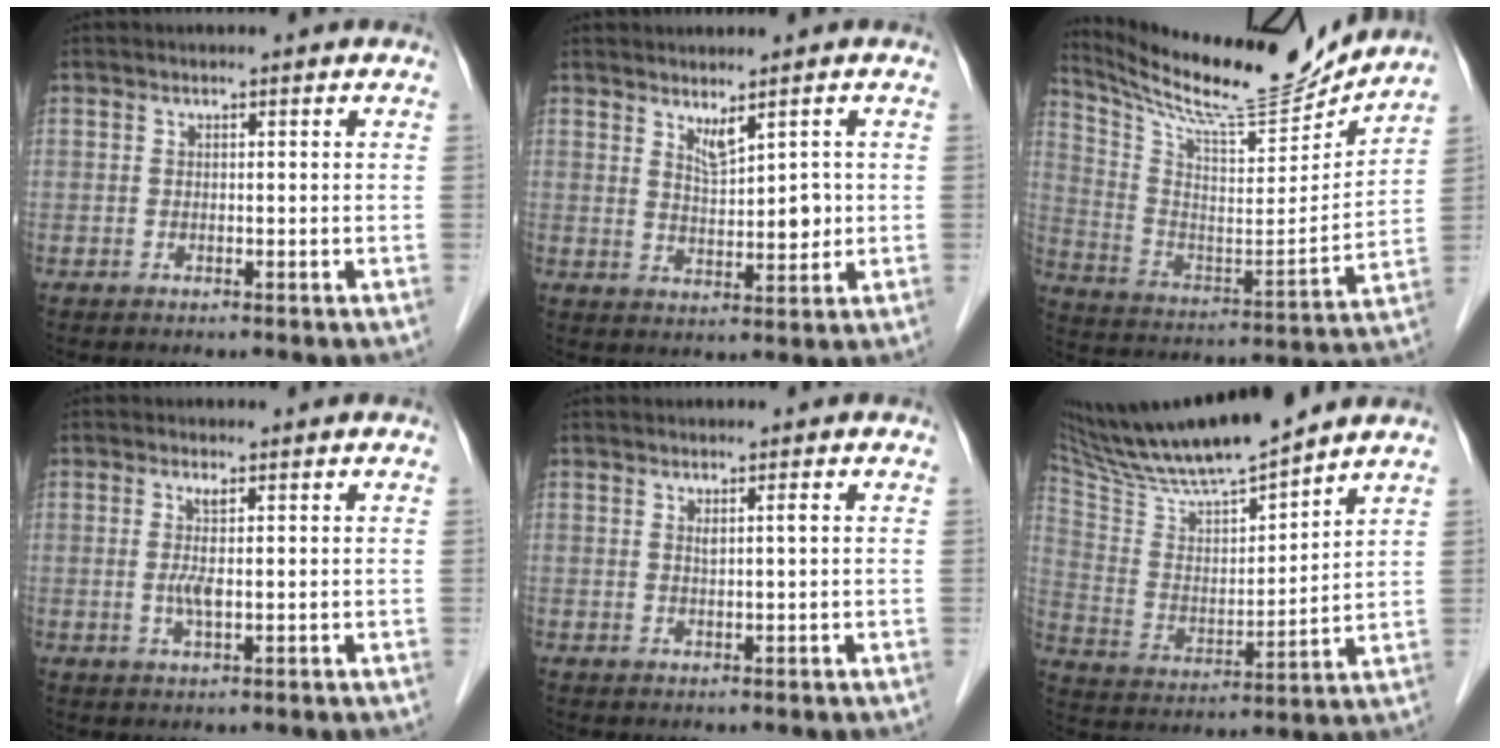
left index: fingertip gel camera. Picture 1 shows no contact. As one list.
[{"total": 4.2, "force": [1.5, 1.5, 3.7], "torque": [-0.061, -0.007, 0.033]}, {"total": 19.5, "force": [18.1, 1.4, 6.9], "torque": [-0.148, -0.039, 0.293]}, {"total": 2.7, "force": [0.2, 0.3, 2.7], "torque": [-0.057, -0.002, 0.007]}, {"total": 1.2, "force": [0.4, -0.3, 1.1], "torque": [-0.022, -0.003, 0.008]}, {"total": 17.0, "force": [15.2, 0.6, 7.6], "torque": [-0.143, 0.004, 0.278]}]